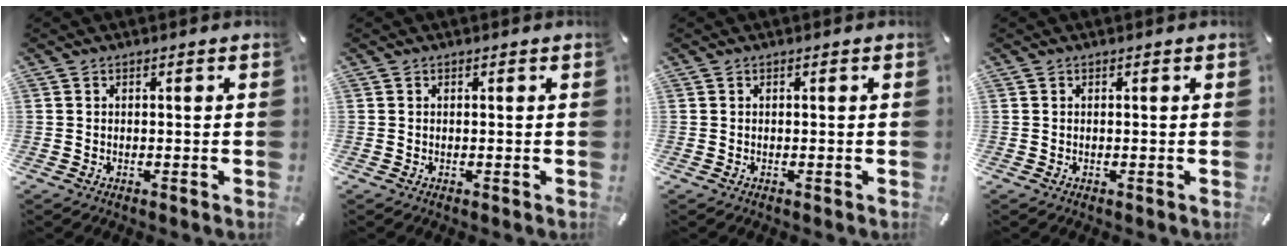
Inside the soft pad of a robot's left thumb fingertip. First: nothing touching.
{"total": 0.0}
{"total": 0.0}
{"total": 0.0}